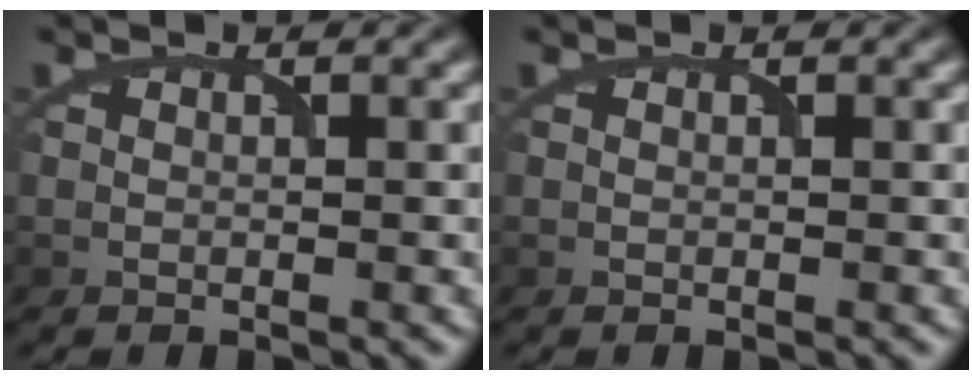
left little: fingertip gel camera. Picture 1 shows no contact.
{"total": 0.0}